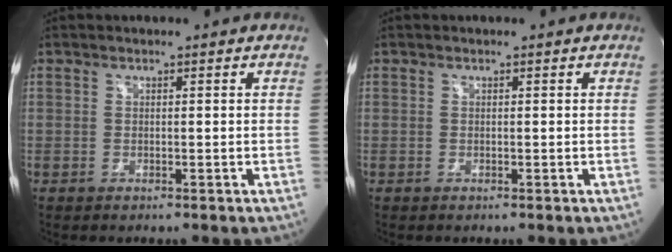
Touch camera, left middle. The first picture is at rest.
{"total": 0.0}